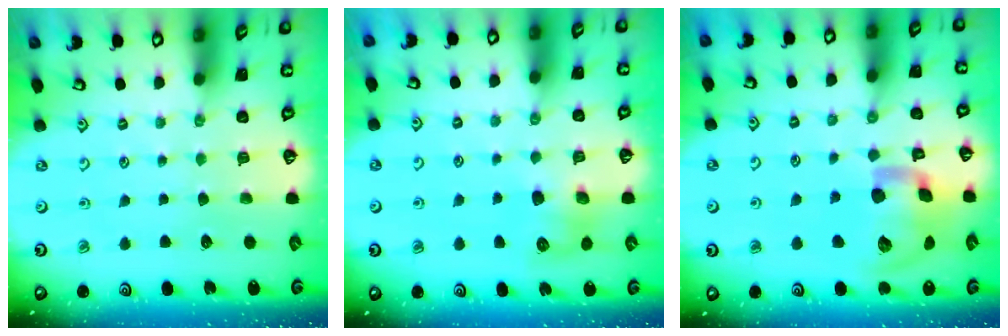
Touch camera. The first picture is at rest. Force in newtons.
{"total": 8.9, "press": 8.9, "slide": 0.7}
{"total": 18.8, "press": 18.5, "slide": 2.9}